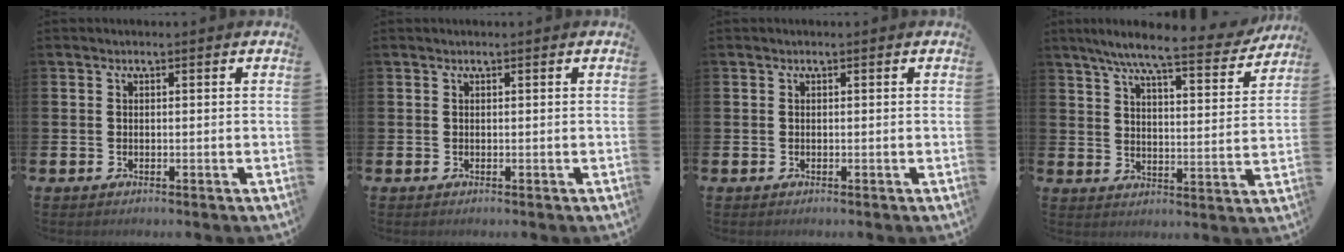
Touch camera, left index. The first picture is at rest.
{"total": 0.0}
{"total": 0.0}
{"total": 8.4, "force": [7.4, 0.4, 4.0], "torque": [-0.084, -0.046, 0.122]}